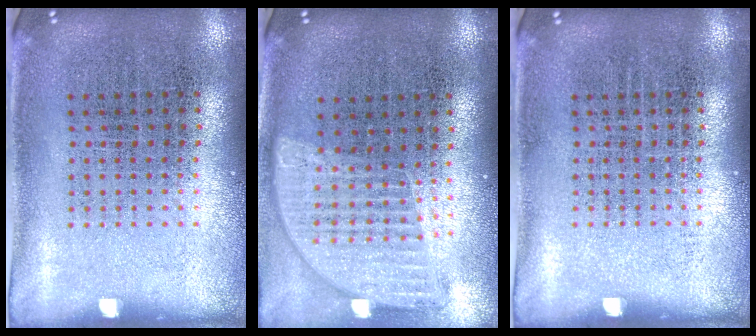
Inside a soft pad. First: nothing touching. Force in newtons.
{"total": 1.2, "press": 1.2, "slide": 0.5}
{"total": 0.0}